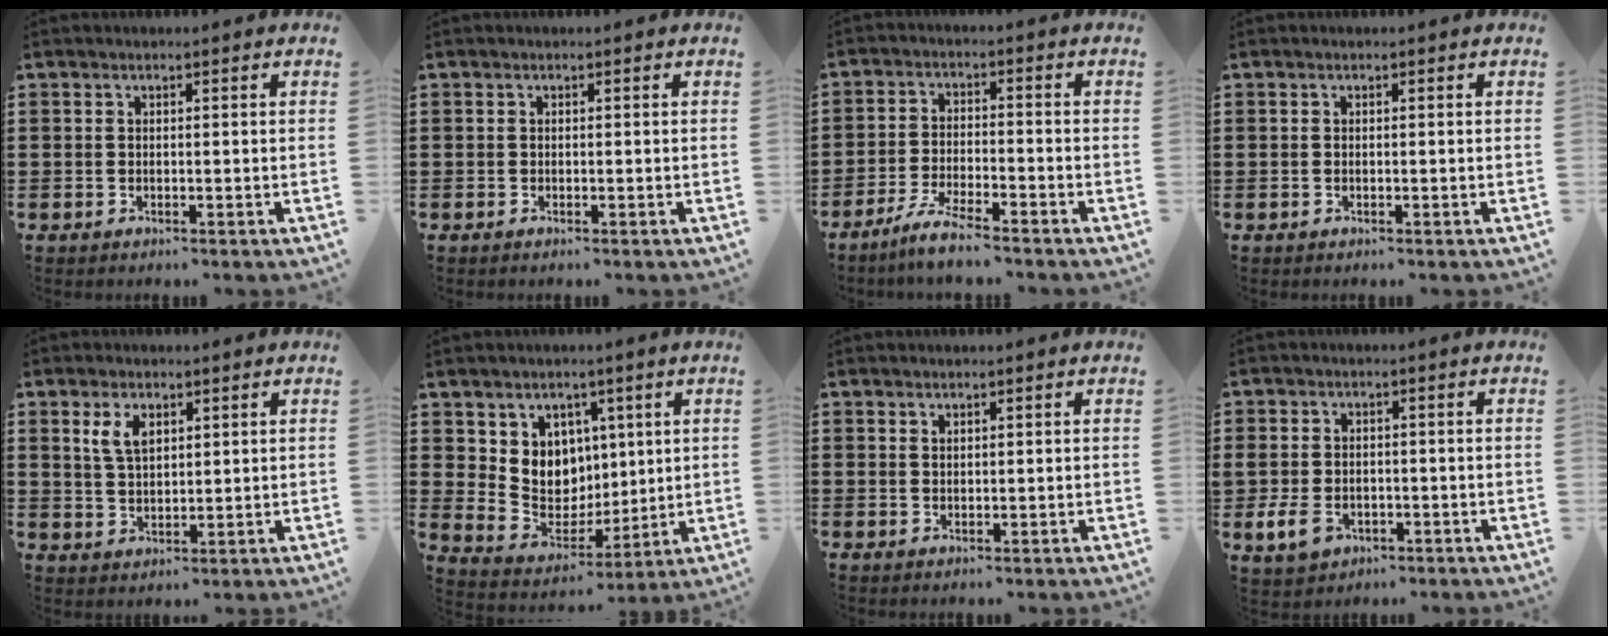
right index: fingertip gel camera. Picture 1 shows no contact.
{"total": 0.0}
{"total": 4.9, "force": [-4.4, 0.0, 2.1], "torque": [-0.050, -0.006, -0.087]}
{"total": 0.0}
{"total": 4.2, "force": [2.0, 2.2, 3.0], "torque": [-0.067, 0.009, 0.034]}
{"total": 7.6, "force": [3.1, 6.9, 0.8], "torque": [-0.046, -0.031, 0.062]}
{"total": 0.9, "force": [0.8, 0.4, 0.1], "torque": [-0.003, 0.002, 0.015]}
{"total": 4.6, "force": [-1.6, 3.2, 2.9], "torque": [-0.083, -0.002, -0.037]}